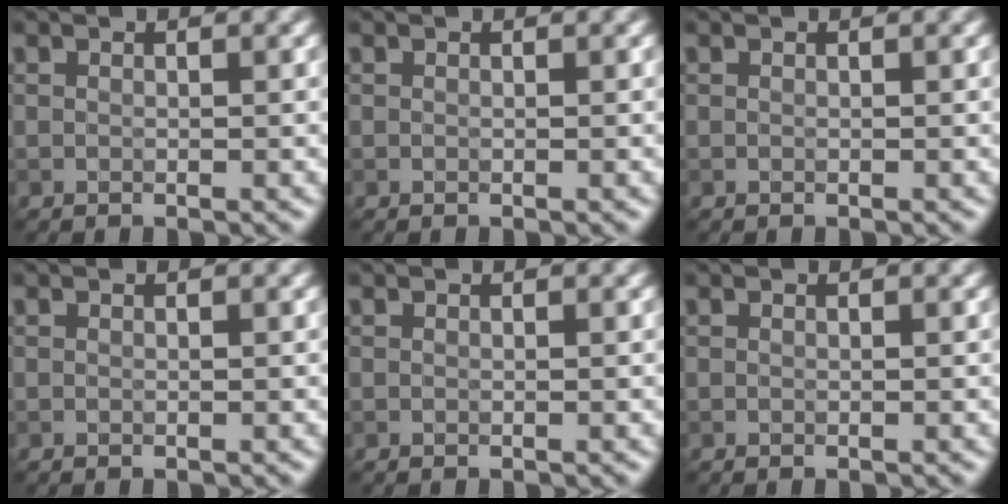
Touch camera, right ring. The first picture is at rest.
{"total": 0.0}
{"total": 0.0}
{"total": 0.0}
{"total": 0.0}
{"total": 0.0}